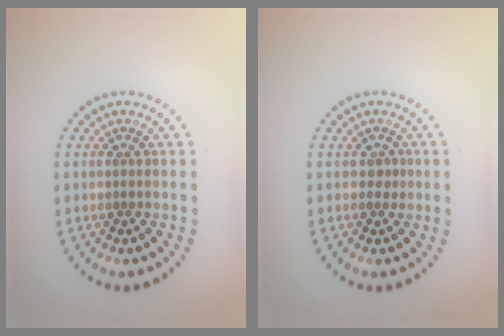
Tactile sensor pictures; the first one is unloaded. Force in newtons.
{"total": 0.9, "press": 0.7, "slide": 0.5}